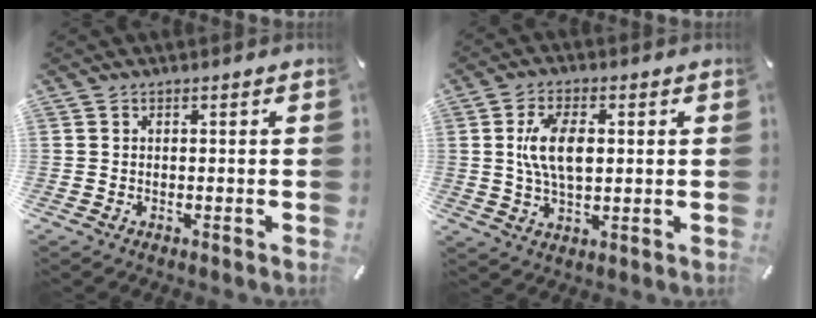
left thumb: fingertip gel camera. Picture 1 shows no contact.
{"total": 8.8, "force": [1.3, 4.9, 7.2], "torque": [-0.161, 0.001, 0.016]}